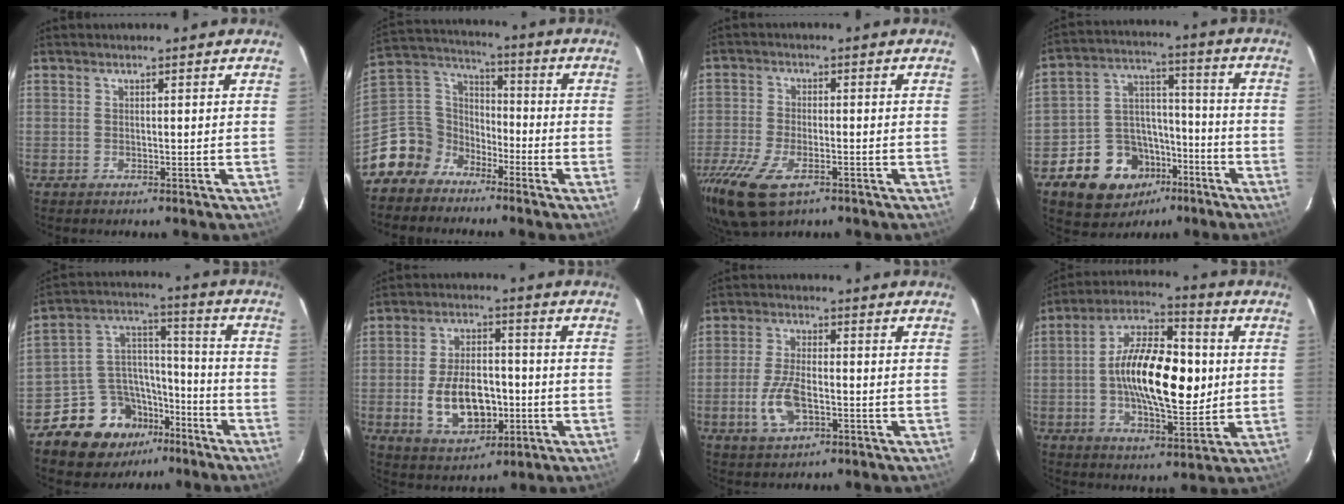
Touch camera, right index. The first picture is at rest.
{"total": 10.8, "force": [-7.6, 7.5, 1.2], "torque": [-0.059, 0.048, -0.158]}
{"total": 14.1, "force": [-8.3, 6.5, 9.3], "torque": [-0.227, -0.044, -0.153]}
{"total": 15.4, "force": [-8.1, 11.6, 6.0], "torque": [-0.134, 0.049, -0.108]}
{"total": 14.8, "force": [-10.0, 9.9, 4.6], "torque": [-0.106, 0.064, -0.155]}
{"total": 12.5, "force": [-2.9, 7.2, 9.8], "torque": [-0.196, 0.007, -0.033]}
{"total": 7.7, "force": [-2.5, 3.6, 6.3], "torque": [-0.138, -0.004, -0.044]}
{"total": 18.5, "force": [0.3, 8.0, 16.7], "torque": [-0.290, 0.018, 0.001]}